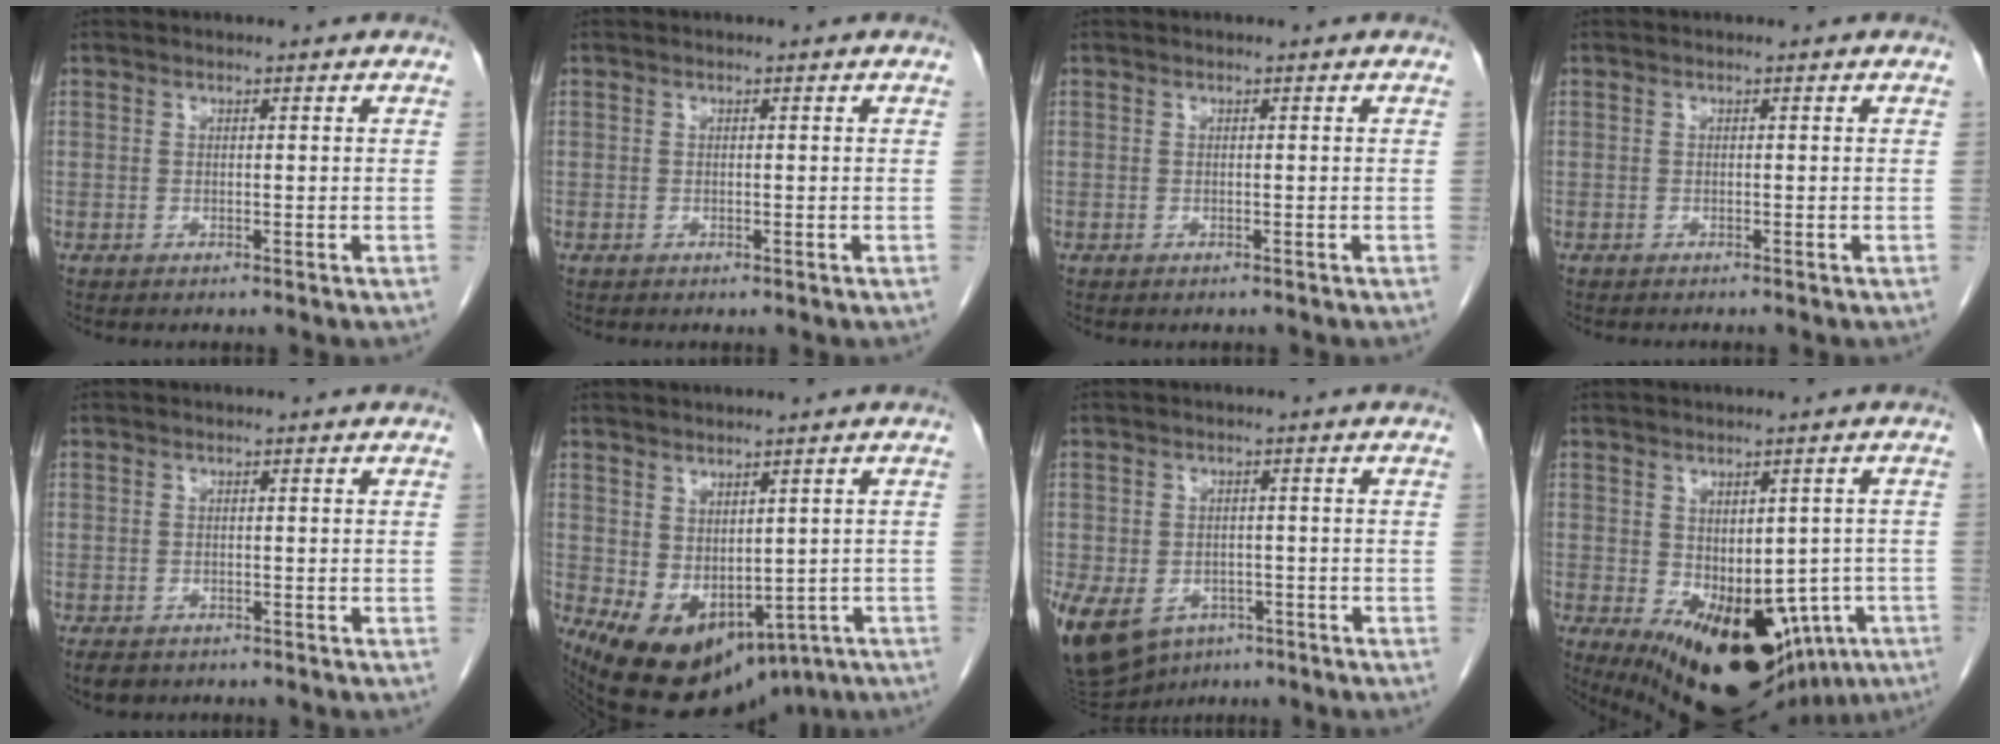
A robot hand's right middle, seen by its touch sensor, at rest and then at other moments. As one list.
[{"total": 0.0}, {"total": 0.0}, {"total": 0.9, "force": [-0.9, -0.1, 0.3], "torque": [-0.012, -0.004, -0.011]}, {"total": 3.7, "force": [-2.7, 2.0, 1.4], "torque": [-0.022, -0.004, -0.036]}, {"total": 15.9, "force": [-7.8, 9.1, 10.5], "torque": [-0.186, -0.024, -0.088]}, {"total": 18.1, "force": [-8.7, 13.1, 9.0], "torque": [-0.253, -0.017, -0.123]}, {"total": 21.3, "force": [-10.2, 11.3, 14.9], "torque": [-0.209, -0.034, -0.112]}]